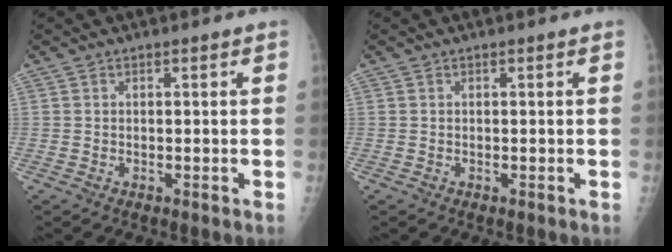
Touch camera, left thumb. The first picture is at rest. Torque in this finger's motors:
{"motor_torque": [0.00, 0.00, -0.01, -0.01, 0.00]}